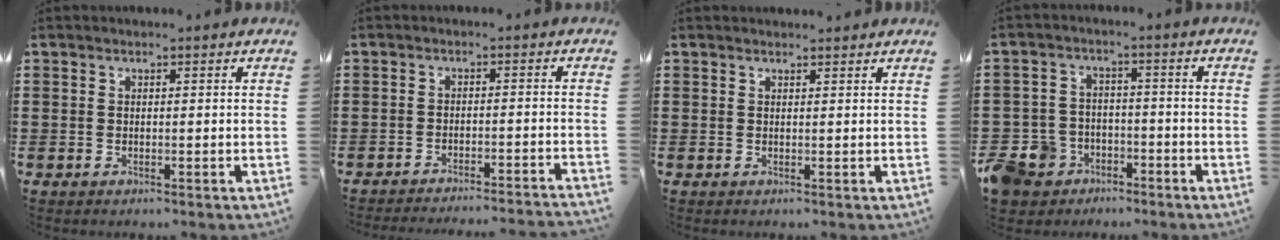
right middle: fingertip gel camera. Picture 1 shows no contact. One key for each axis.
{"total": 2.8, "fx": -2.7, "fy": -0.4, "fz": 0.4, "tx": -0.007, "ty": 0.001, "tz": -0.057}
{"total": 0.9, "fx": 0.9, "fy": -0.1, "fz": 0.0, "tx": -0.002, "ty": 0.000, "tz": 0.017}
{"total": 8.1, "fx": -6.8, "fy": 4.2, "fz": 0.9, "tx": -0.051, "ty": 0.023, "tz": -0.141}